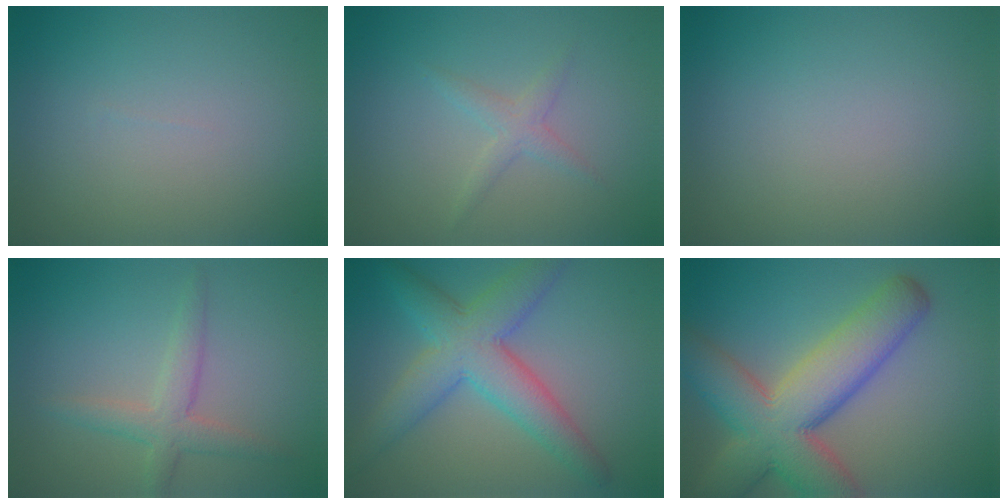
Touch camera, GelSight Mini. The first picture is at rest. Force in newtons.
{"total": 1.6, "press": 1.6, "slide": 0.1}
{"total": 0.0}
{"total": 2.9, "press": 2.9, "slide": 0.2}
{"total": 6.9, "press": 6.9, "slide": 0.2}
{"total": 10.8, "press": 10.8, "slide": 0.6}